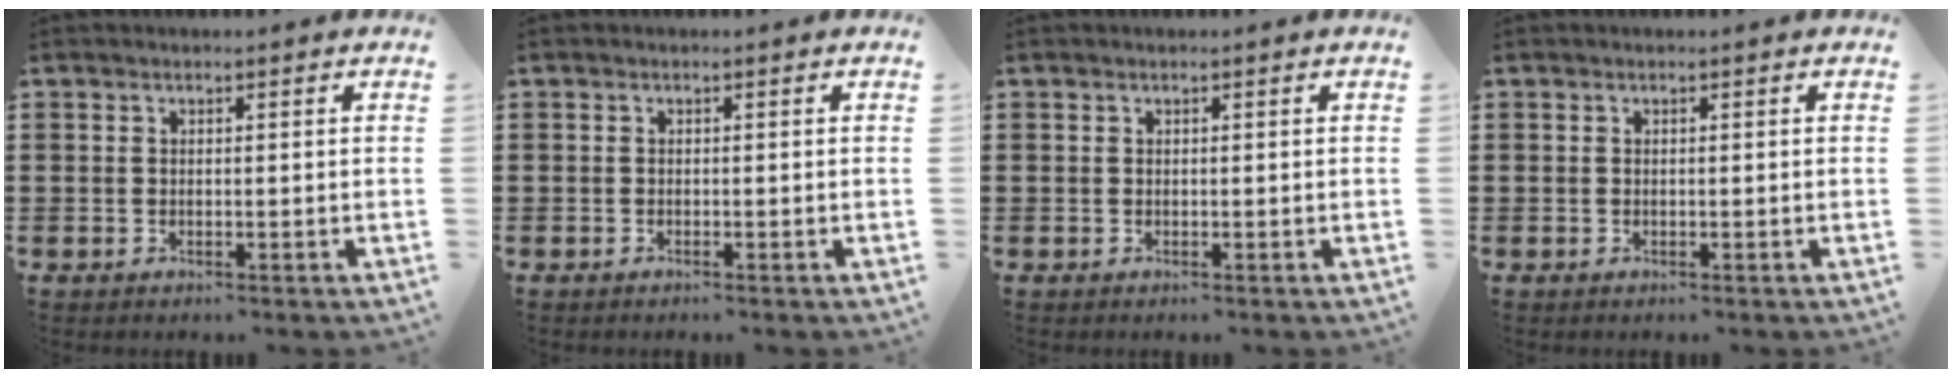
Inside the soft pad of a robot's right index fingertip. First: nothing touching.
{"total": 0.0}
{"total": 0.0}
{"total": 0.0}